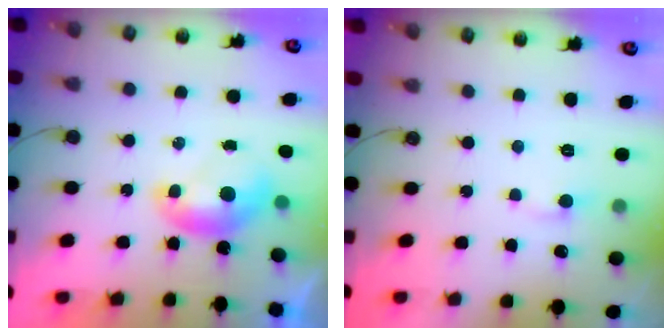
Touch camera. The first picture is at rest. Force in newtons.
{"total": 1.0, "press": 0.9, "slide": 0.4}